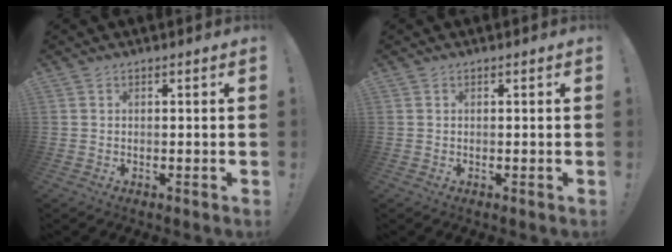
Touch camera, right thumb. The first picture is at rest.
{"total": 0.0}